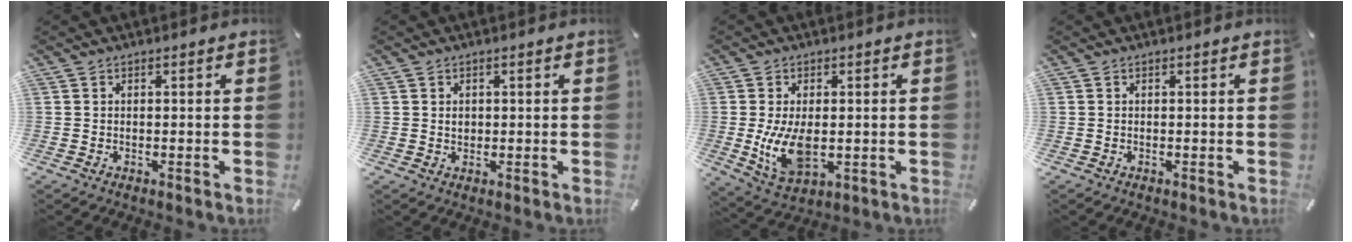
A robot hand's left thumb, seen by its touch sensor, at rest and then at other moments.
{"total": 1.5, "force": [0.2, 1.3, 0.7], "torque": [-0.009, 0.001, 0.001]}
{"total": 9.5, "force": [-0.5, 5.5, 7.7], "torque": [-0.169, -0.015, -0.013]}
{"total": 0.0}